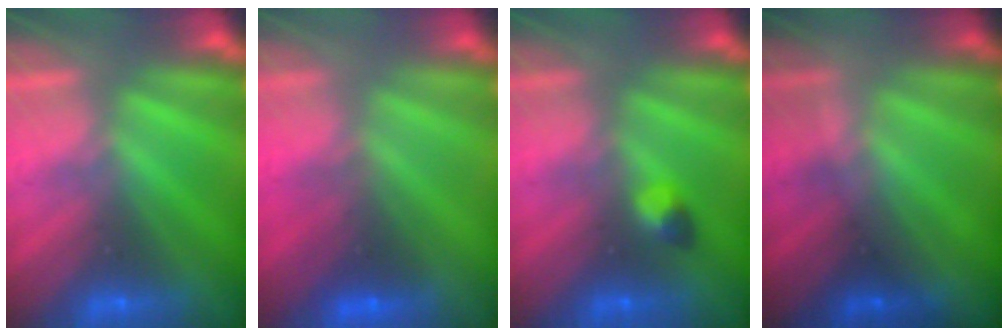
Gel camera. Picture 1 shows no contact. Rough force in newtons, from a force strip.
{"total": 1.8}
{"total": 2.6}
{"total": 1.3}